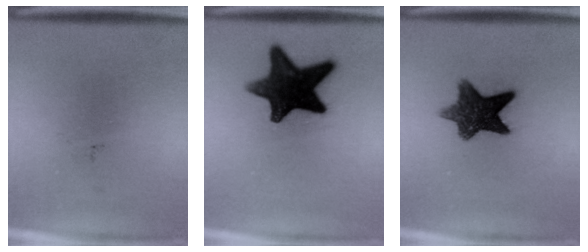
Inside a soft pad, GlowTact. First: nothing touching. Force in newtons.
{"total": 14.7}
{"total": 9.9}